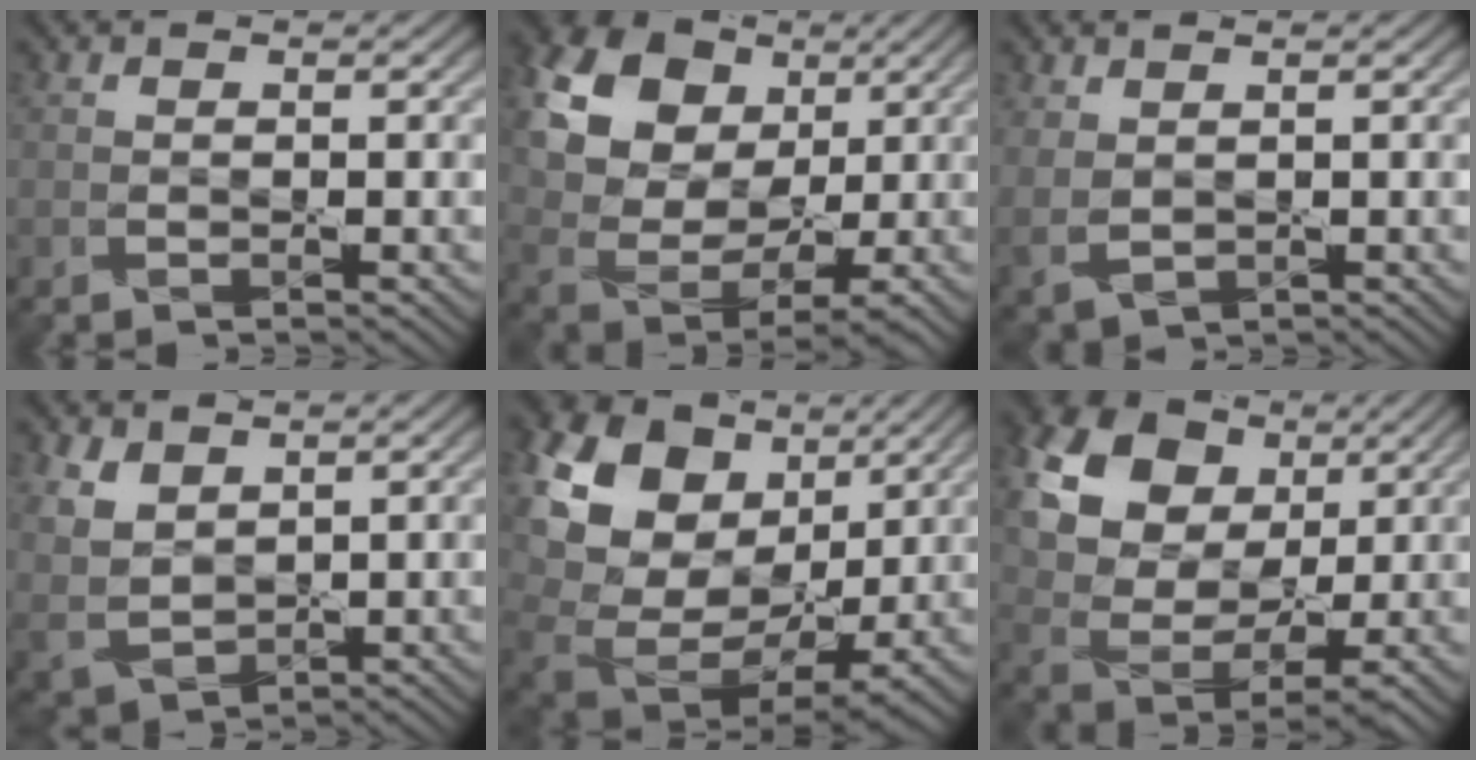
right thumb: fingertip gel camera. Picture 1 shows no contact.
{"total": 18.8, "force": [8.1, 13.4, 10.5], "torque": [-0.252, 0.054, 0.156]}
{"total": 2.6, "force": [1.1, 1.6, 1.8], "torque": [-0.054, -0.003, 0.030]}
{"total": 5.9, "force": [3.0, 3.8, 3.3], "torque": [-0.101, -0.005, 0.066]}
{"total": 18.7, "force": [7.9, 13.6, 10.2], "torque": [-0.277, 0.047, 0.158]}
{"total": 18.4, "force": [8.4, 12.6, 10.5], "torque": [-0.248, 0.056, 0.167]}